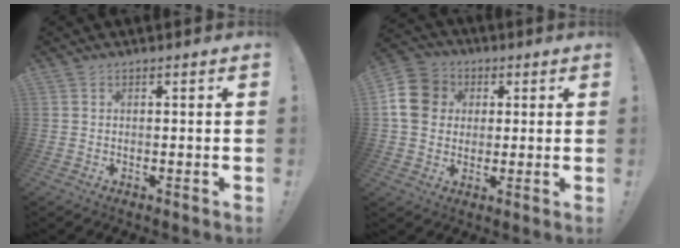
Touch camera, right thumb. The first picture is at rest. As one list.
[{"total": 11.6, "force": [1.8, 10.2, 5.2], "torque": [-0.074, 0.002, 0.038]}]